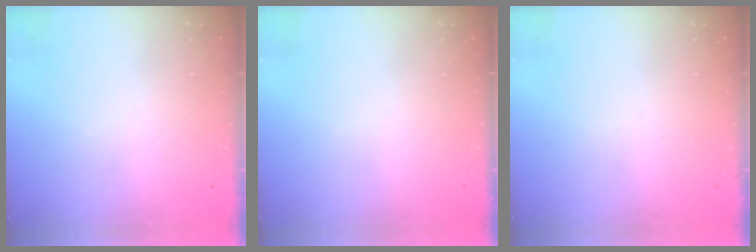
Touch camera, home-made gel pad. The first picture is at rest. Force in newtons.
{"total": 0.0}
{"total": 0.0}